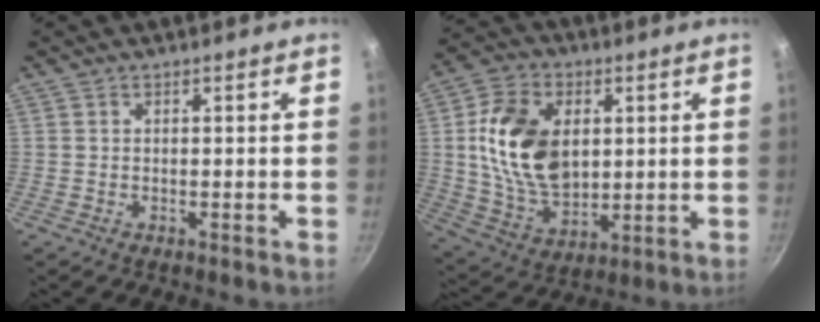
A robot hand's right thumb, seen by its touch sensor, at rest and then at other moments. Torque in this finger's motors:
{"motor_torque": [0.03, 1.31, 1.10, 0.55, 0.17]}